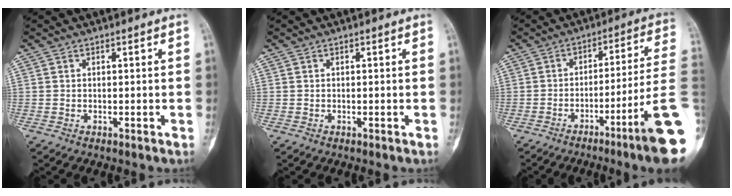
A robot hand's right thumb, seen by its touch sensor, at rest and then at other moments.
{"total": 0.0}
{"total": 16.0, "force": [-6.5, -0.5, 14.6], "torque": [-0.173, 0.033, -0.100]}